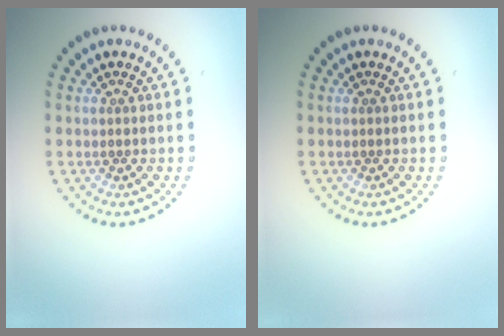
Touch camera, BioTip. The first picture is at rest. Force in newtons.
{"total": 0.0}